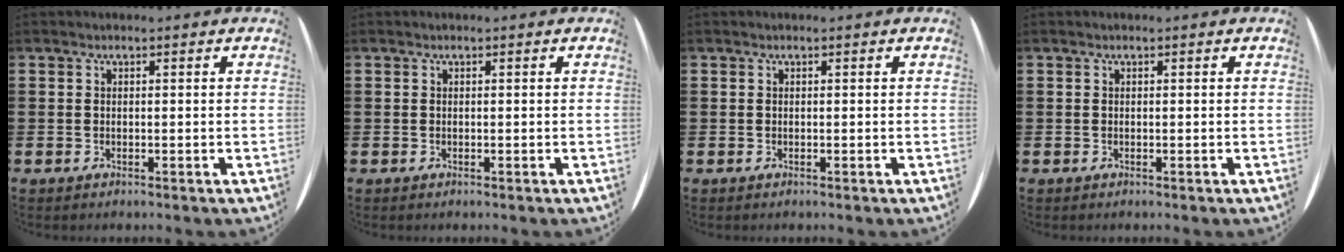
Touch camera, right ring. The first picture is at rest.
{"total": 0.0}
{"total": 0.0}
{"total": 0.0}